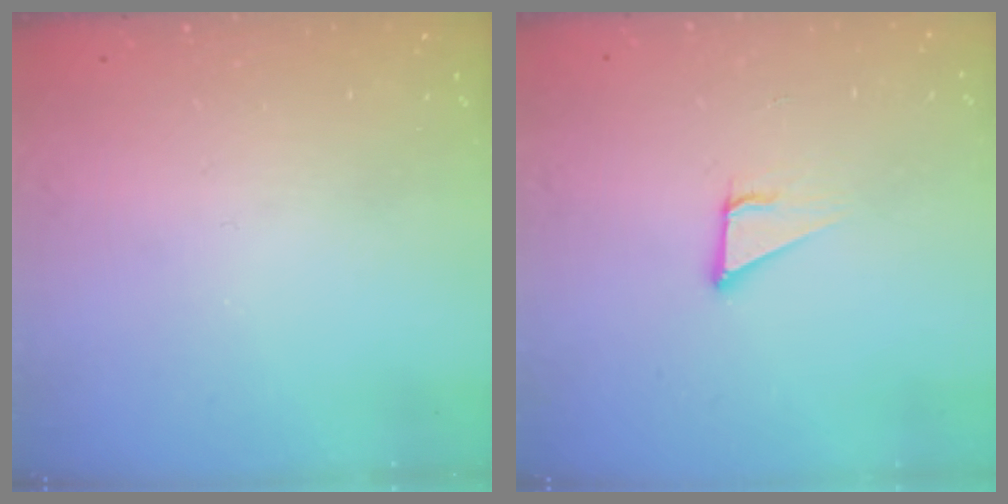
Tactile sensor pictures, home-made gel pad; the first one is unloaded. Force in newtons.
{"total": 3.5, "press": 3.5, "slide": 0.2}